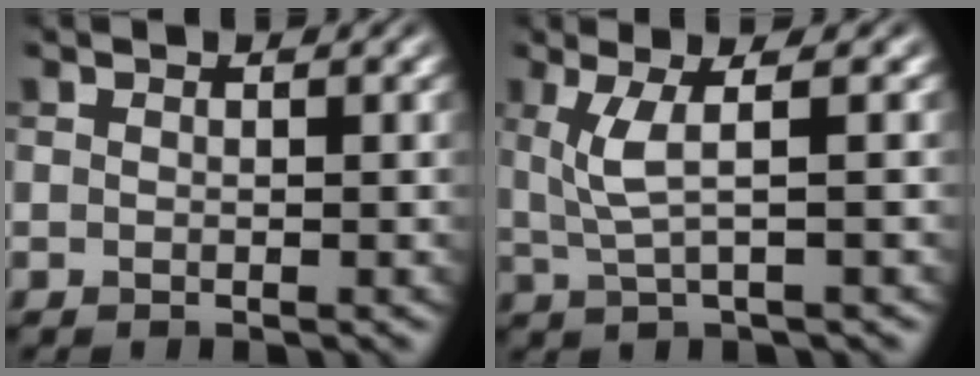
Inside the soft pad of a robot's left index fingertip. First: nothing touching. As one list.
[{"total": 3.2, "force": [0.6, 0.5, 3.1], "torque": [-0.067, 0.001, 0.014]}]